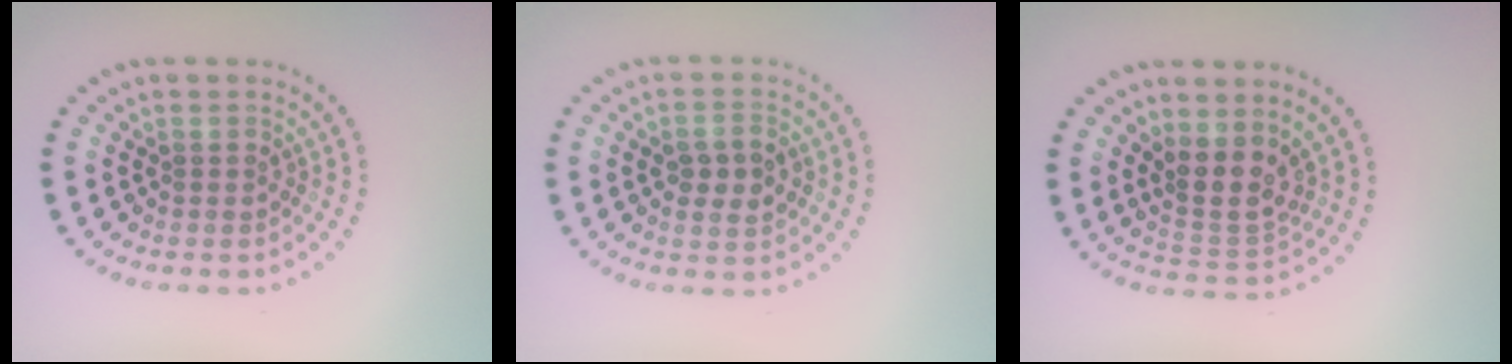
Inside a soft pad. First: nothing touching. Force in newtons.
{"total": 2.5, "press": 2.5, "slide": 0.2}
{"total": 3.4, "press": 2.7, "slide": 2.2}